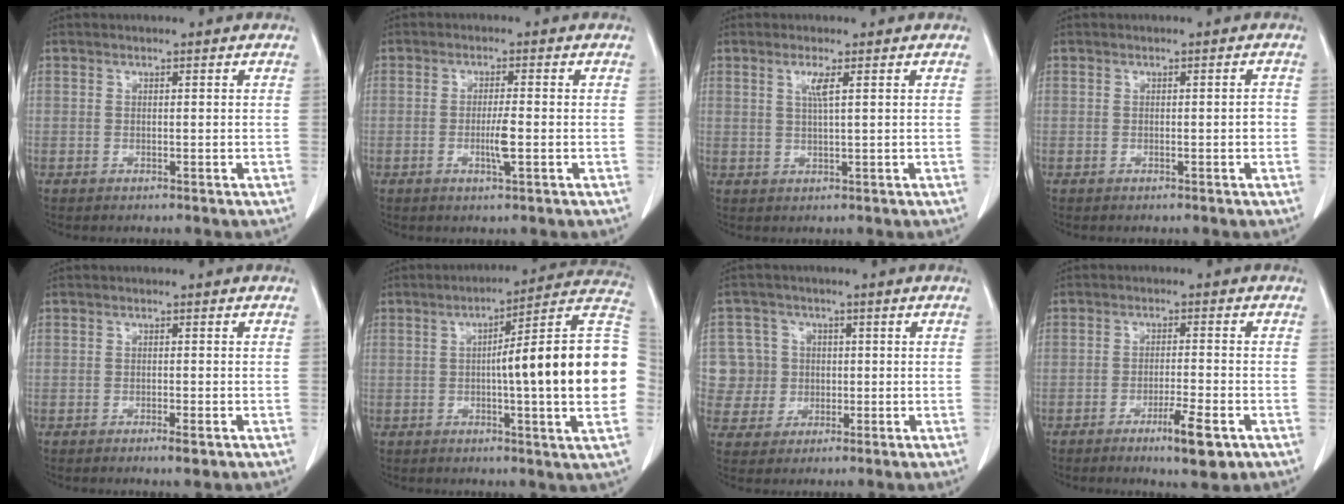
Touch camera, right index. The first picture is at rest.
{"total": 3.3, "force": [-0.9, 0.0, 3.1], "torque": [-0.061, -0.004, -0.017]}
{"total": 2.4, "force": [1.0, -0.2, 2.2], "torque": [-0.048, -0.001, 0.019]}
{"total": 1.1, "force": [-0.4, 0.1, 1.0], "torque": [-0.009, 0.002, -0.005]}
{"total": 1.7, "force": [-1.0, 0.3, 1.4], "torque": [-0.023, -0.002, -0.012]}
{"total": 21.1, "force": [-0.2, 0.5, 21.1], "torque": [-0.207, 0.036, -0.008]}
{"total": 6.6, "force": [0.2, 6.6, 0.1], "torque": [-0.001, 0.018, 0.012]}
{"total": 6.2, "force": [-3.4, 0.7, 5.1], "torque": [-0.085, -0.008, -0.049]}